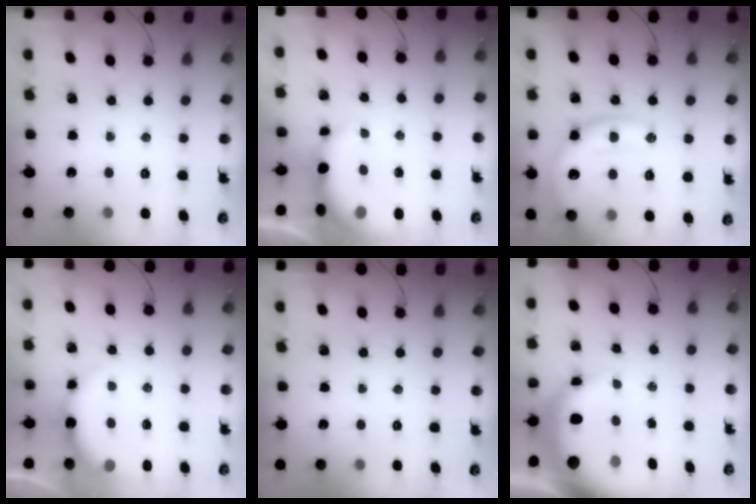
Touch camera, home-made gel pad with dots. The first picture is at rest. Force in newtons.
{"total": 8.1, "press": 8.0, "slide": 1.3}
{"total": 16.9, "press": 16.8, "slide": 1.9}
{"total": 8.1, "press": 8.0, "slide": 1.4}
{"total": 0.0}
{"total": 10.4, "press": 10.2, "slide": 1.7}